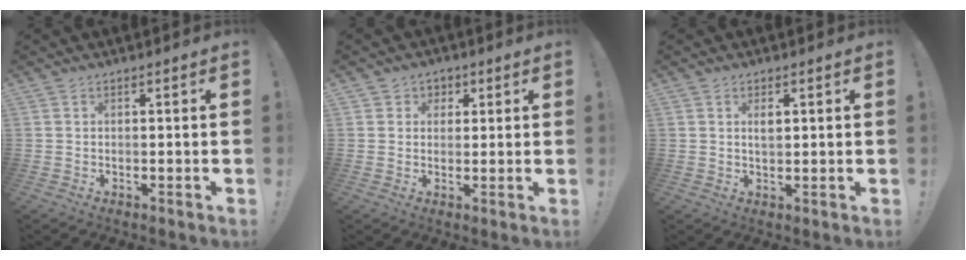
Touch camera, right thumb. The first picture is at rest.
{"total": 3.4, "force": [0.9, 3.3, 0.5], "torque": [0.002, -0.005, 0.013]}
{"total": 2.2, "force": [0.7, 1.2, 1.8], "torque": [-0.027, -0.001, 0.009]}